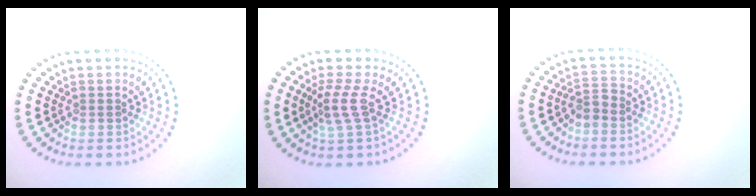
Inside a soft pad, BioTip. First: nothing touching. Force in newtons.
{"total": 2.3, "press": 1.5, "slide": 1.7}
{"total": 1.5, "press": 1.3, "slide": 0.7}